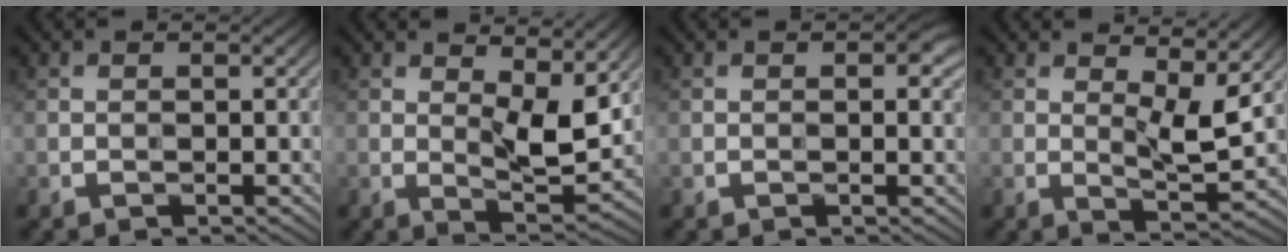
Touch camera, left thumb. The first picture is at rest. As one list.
[{"total": 8.0, "force": [3.3, 2.9, 6.7], "torque": [-0.113, -0.008, 0.058]}, {"total": 2.1, "force": [0.5, 1.2, 1.7], "torque": [-0.020, -0.001, 0.011]}, {"total": 6.5, "force": [3.4, 1.9, 5.2], "torque": [-0.088, -0.009, 0.059]}]